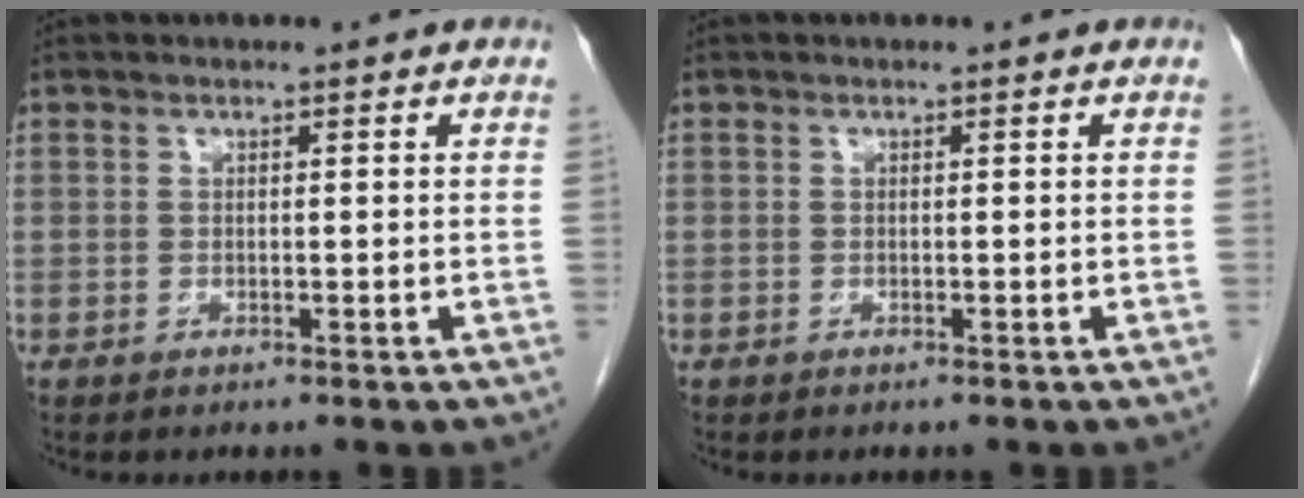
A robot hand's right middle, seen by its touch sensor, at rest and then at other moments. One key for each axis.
{"total": 0.0}